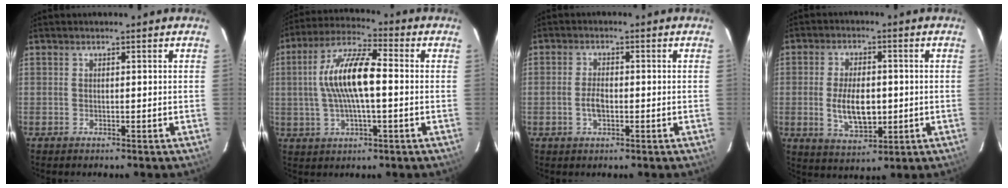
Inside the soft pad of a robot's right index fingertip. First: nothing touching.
{"total": 12.4, "force": [0.2, 3.6, 11.8], "torque": [-0.229, 0.016, 0.000]}
{"total": 3.1, "force": [-0.9, 1.6, 2.6], "torque": [-0.054, 0.002, -0.015]}
{"total": 9.2, "force": [-1.0, 4.6, 7.9], "torque": [-0.154, -0.006, -0.011]}